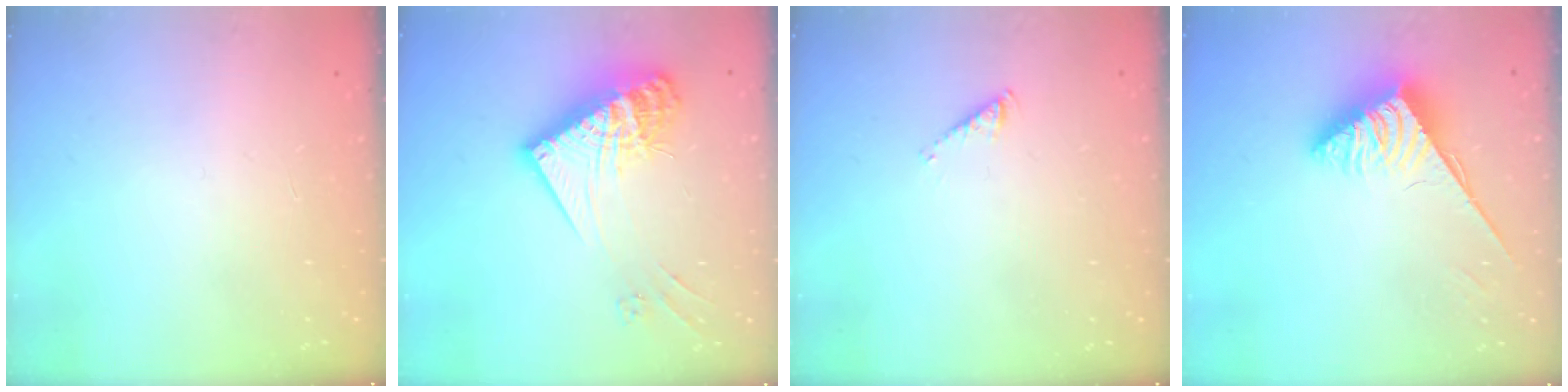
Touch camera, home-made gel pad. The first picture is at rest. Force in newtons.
{"total": 19.1, "press": 19.0, "slide": 2.3}
{"total": 2.8, "press": 2.8, "slide": 0.5}
{"total": 3.7, "press": 3.7, "slide": 0.5}